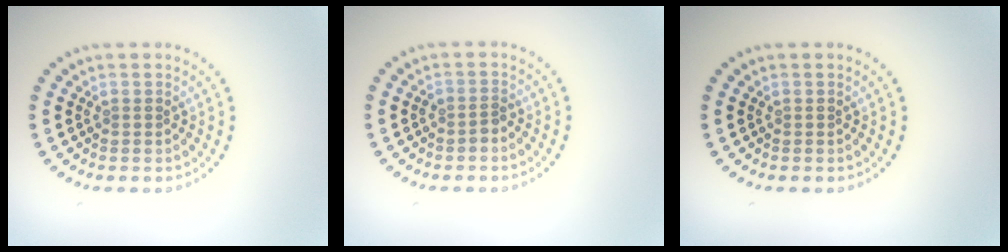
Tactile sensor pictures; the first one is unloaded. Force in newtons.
{"total": 1.0, "press": 0.8, "slide": 0.6}
{"total": 0.0}